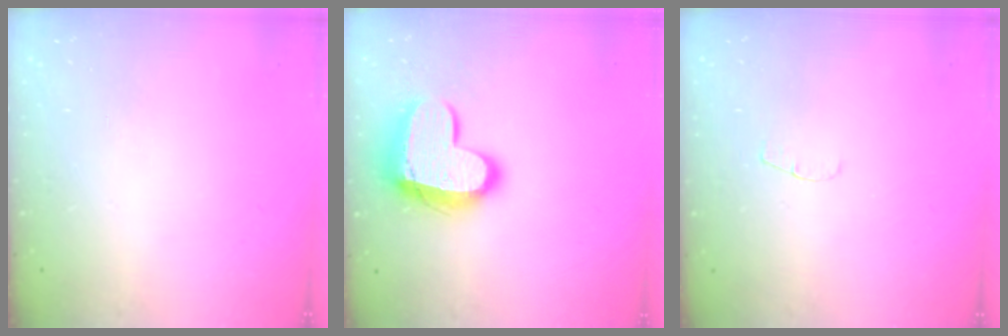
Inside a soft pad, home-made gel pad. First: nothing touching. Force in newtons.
{"total": 15.3, "press": 15.2, "slide": 1.2}
{"total": 4.1, "press": 4.1, "slide": 0.4}